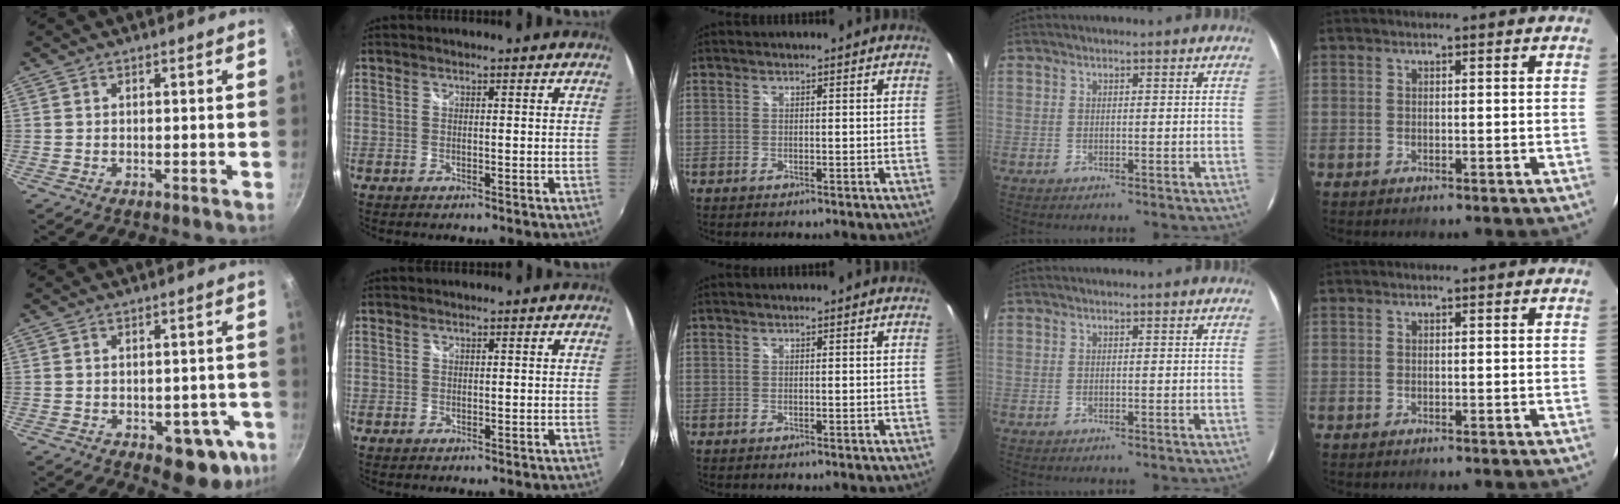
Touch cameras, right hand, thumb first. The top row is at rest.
{"thumb": {"total": 10.9, "force": [-4.2, 6.0, 8.1], "torque": [-0.053, 0.014, -0.046]}, "index": {"total": 0.5, "force": [-0.2, 0.5, -0.1], "torque": [0.003, -0.002, -0.002]}}